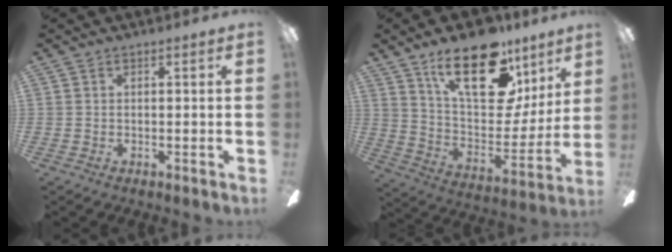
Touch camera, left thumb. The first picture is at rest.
{"total": 24.9, "force": [14.6, 12.0, 16.2], "torque": [-0.240, -0.079, 0.255]}